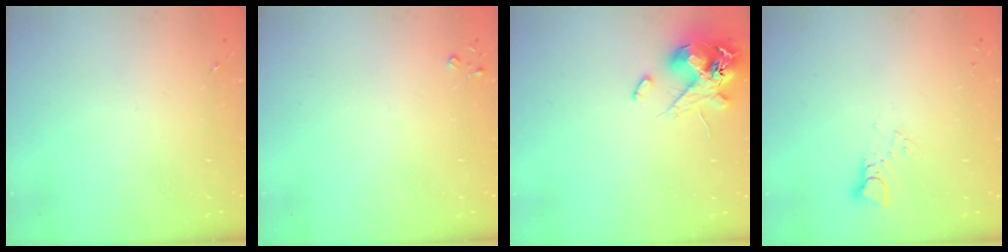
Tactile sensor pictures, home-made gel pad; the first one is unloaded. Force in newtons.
{"total": 2.6, "press": 2.6, "slide": 0.3}
{"total": 13.4, "press": 13.2, "slide": 2.3}
{"total": 2.9, "press": 2.9, "slide": 0.2}